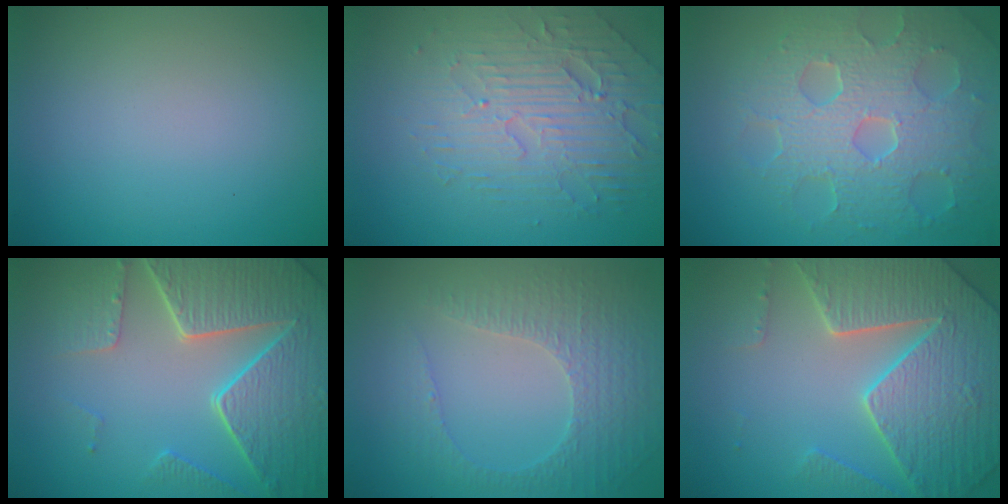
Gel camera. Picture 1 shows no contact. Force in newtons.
{"total": 4.7, "press": 4.0, "slide": 2.5}
{"total": 8.3, "press": 5.9, "slide": 5.9}
{"total": 8.4, "press": 6.1, "slide": 5.8}
{"total": 4.6, "press": 3.2, "slide": 3.3}
{"total": 7.4, "press": 7.2, "slide": 2.0}